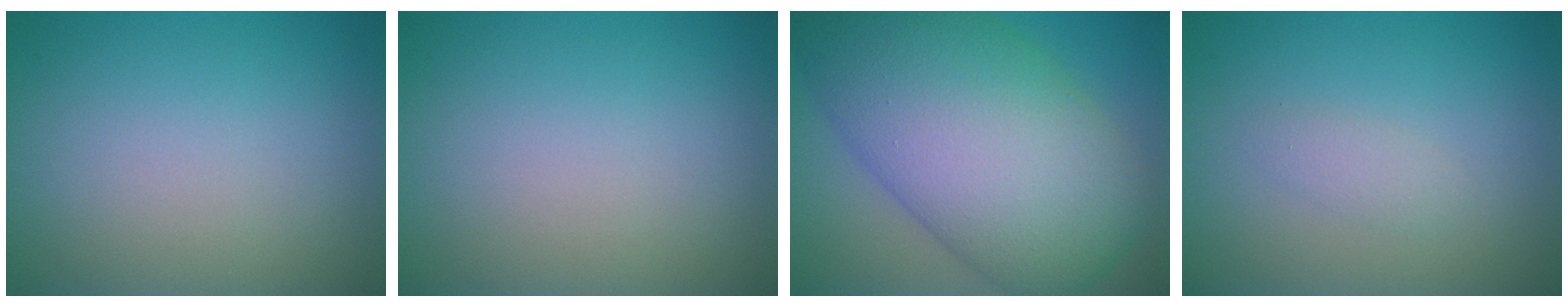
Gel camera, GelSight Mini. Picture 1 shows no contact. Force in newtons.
{"total": 0.0}
{"total": 15.1, "press": 15.1, "slide": 0.2}
{"total": 1.1, "press": 1.1, "slide": 0.0}